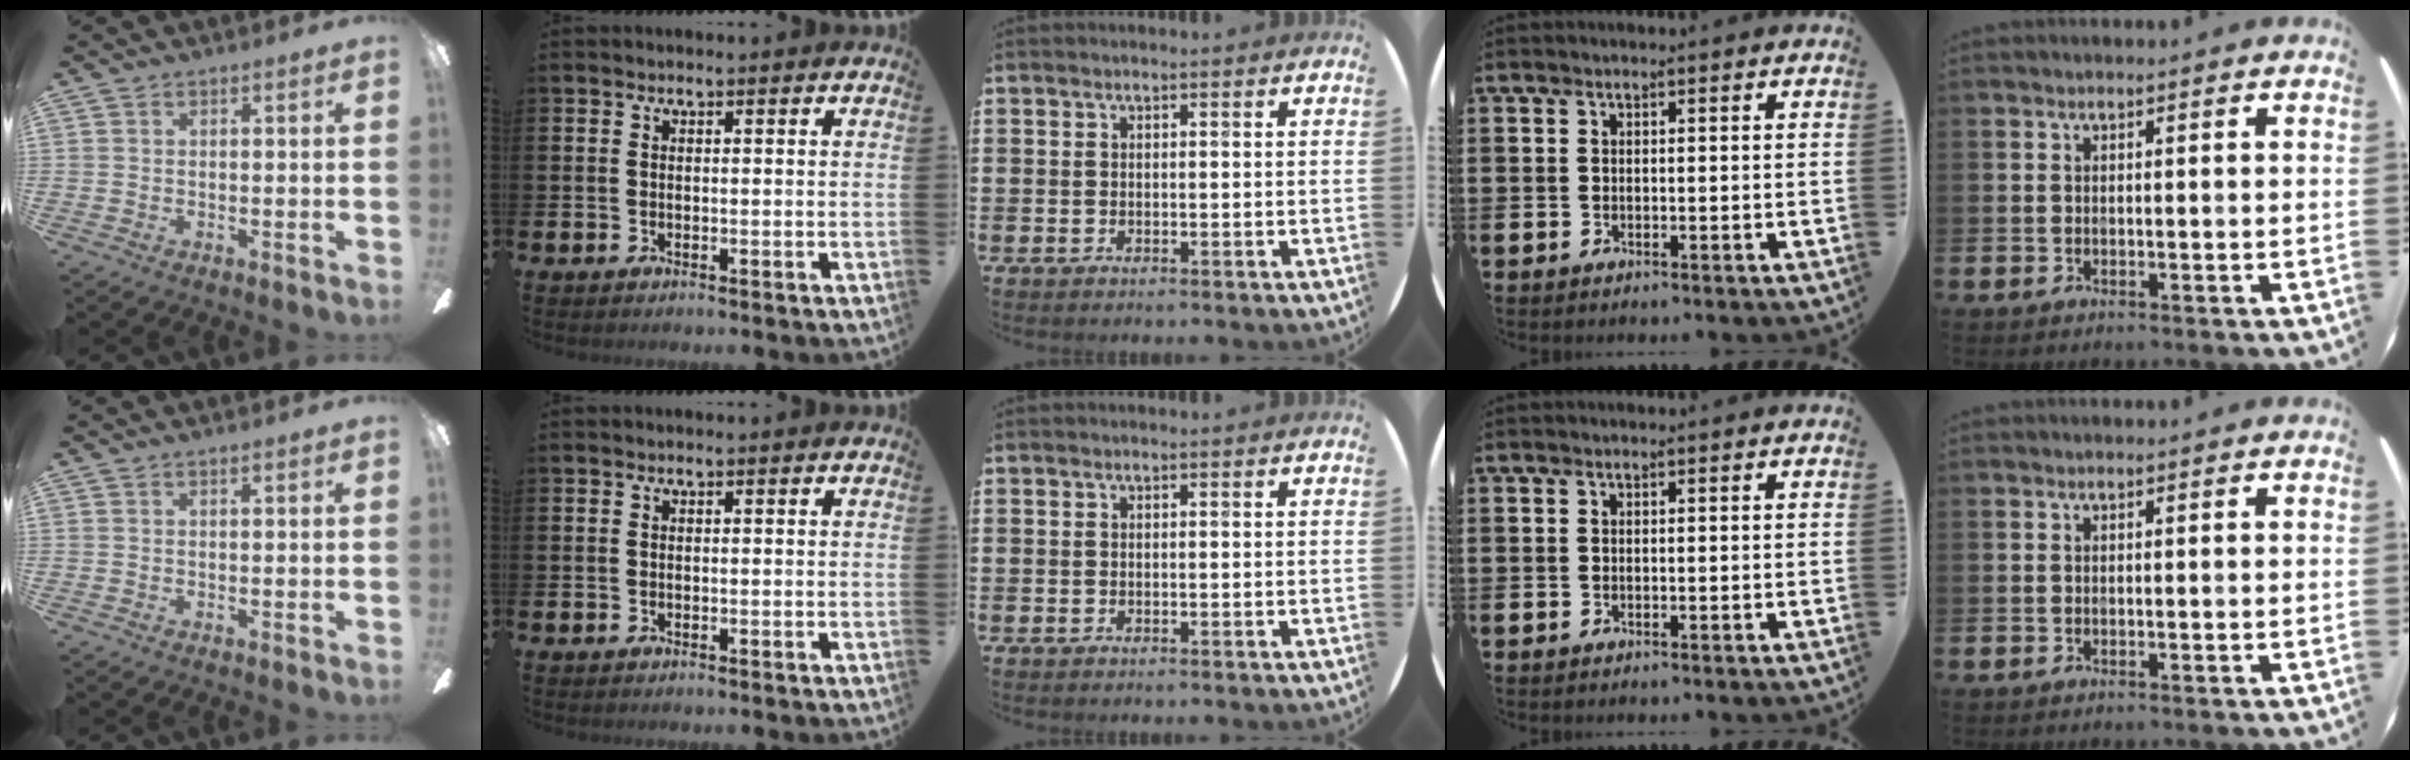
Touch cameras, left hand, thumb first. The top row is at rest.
{}